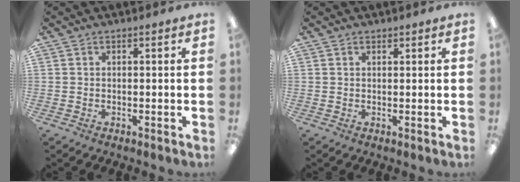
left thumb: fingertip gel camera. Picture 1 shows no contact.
{"total": 0.7, "force": [0.6, 0.4, 0.1], "torque": [-0.002, 0.000, 0.012]}